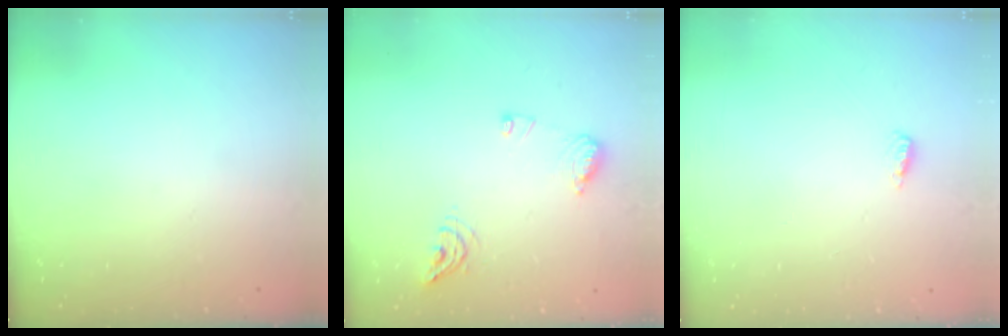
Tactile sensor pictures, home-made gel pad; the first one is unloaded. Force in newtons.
{"total": 9.0, "press": 9.0, "slide": 0.7}
{"total": 4.4, "press": 4.1, "slide": 1.5}